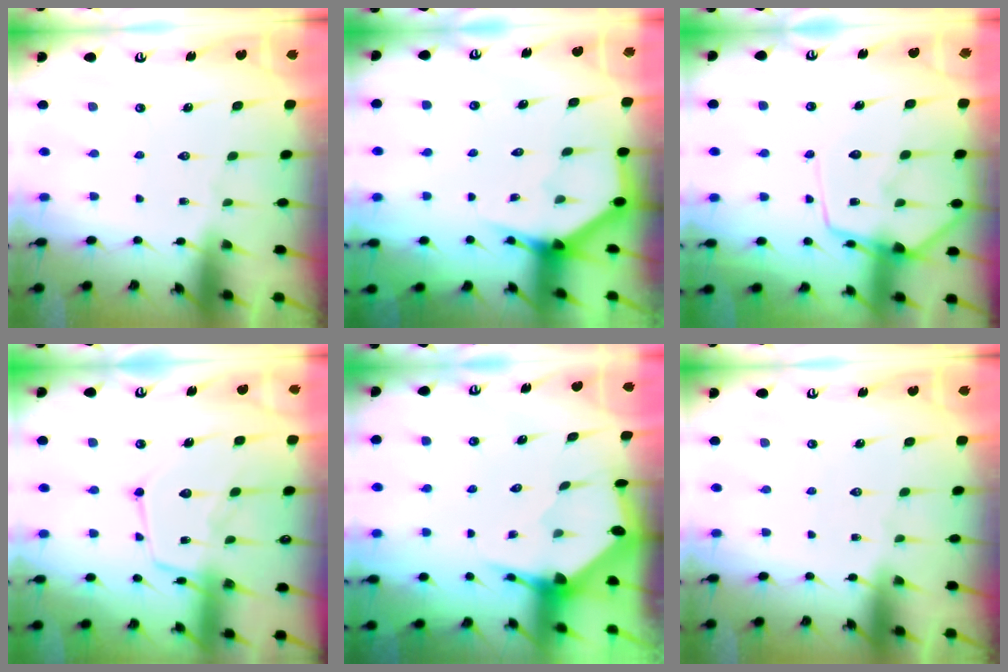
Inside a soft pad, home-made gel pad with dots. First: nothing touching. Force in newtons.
{"total": 3.9, "press": 3.9, "slide": 0.3}
{"total": 11.8, "press": 11.7, "slide": 1.2}
{"total": 15.8, "press": 15.7, "slide": 1.4}
{"total": 3.4, "press": 3.4, "slide": 0.6}
{"total": 0.0}